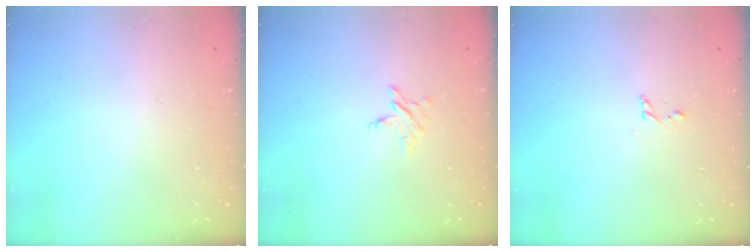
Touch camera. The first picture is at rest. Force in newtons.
{"total": 2.7, "press": 2.7, "slide": 0.2}
{"total": 2.5, "press": 2.5, "slide": 0.2}